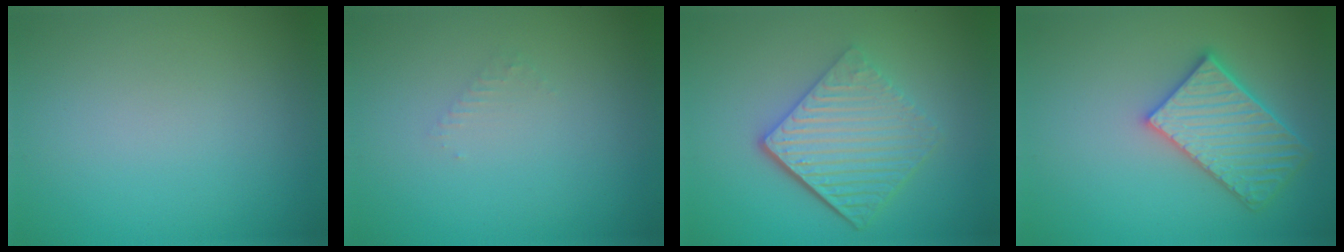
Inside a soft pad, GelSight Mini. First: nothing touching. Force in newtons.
{"total": 0.8, "press": 0.8, "slide": 0.3}
{"total": 6.2, "press": 4.2, "slide": 4.5}
{"total": 4.8, "press": 4.3, "slide": 2.0}